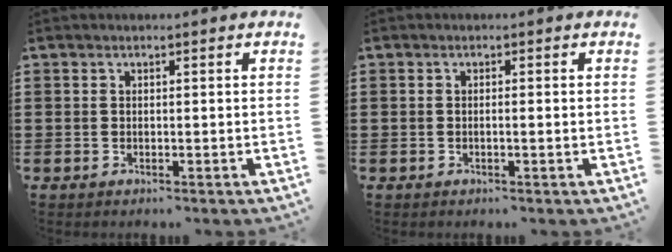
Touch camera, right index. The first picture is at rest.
{"total": 0.6, "force": [-0.2, -0.1, 0.6], "torque": [-0.011, -0.004, -0.004]}